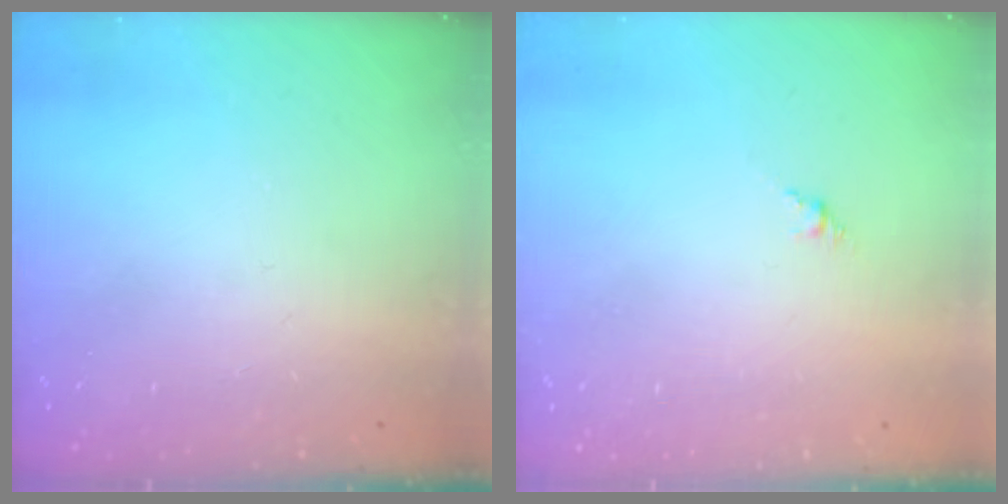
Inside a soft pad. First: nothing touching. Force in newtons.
{"total": 1.5, "press": 1.4, "slide": 0.6}